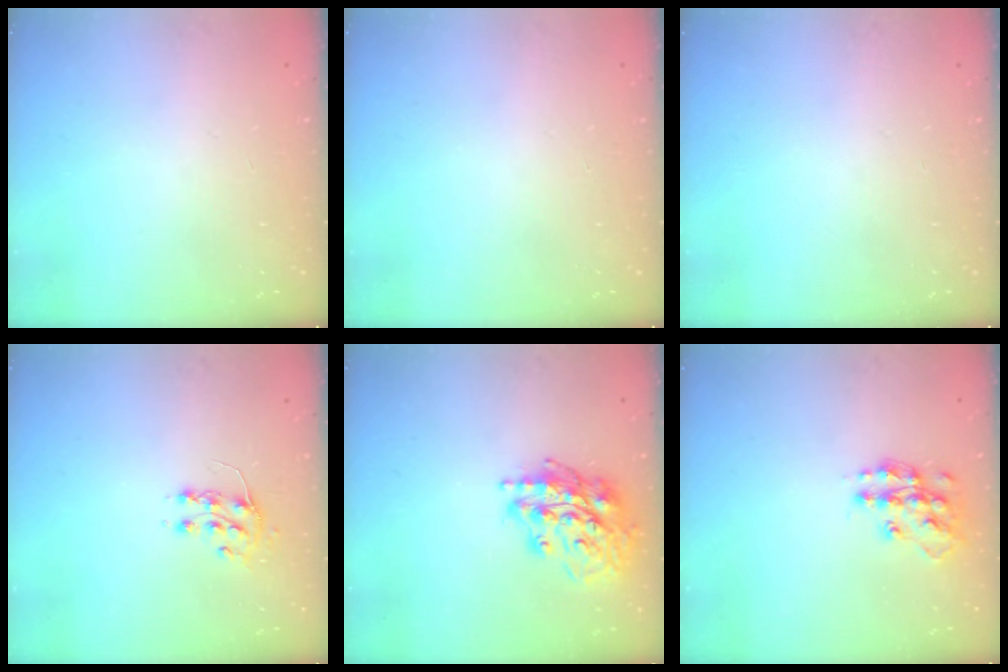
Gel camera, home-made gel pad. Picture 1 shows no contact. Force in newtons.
{"total": 0.0}
{"total": 0.0}
{"total": 7.3, "press": 7.3, "slide": 0.4}
{"total": 17.5, "press": 17.4, "slide": 1.8}
{"total": 13.2, "press": 13.1, "slide": 0.9}